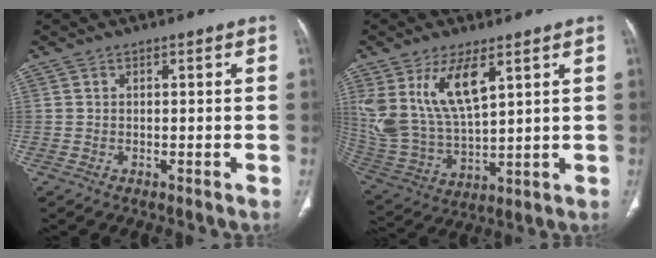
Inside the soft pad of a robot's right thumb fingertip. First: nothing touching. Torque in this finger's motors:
{"motor_torque": [0.51, 1.54, 0.73, 0.78, 0.20]}